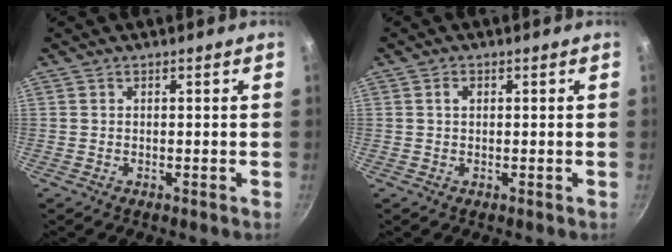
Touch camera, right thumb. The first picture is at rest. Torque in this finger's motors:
{"motor_torque": [-0.42, 0.10, 0.34, 0.11, -0.01]}